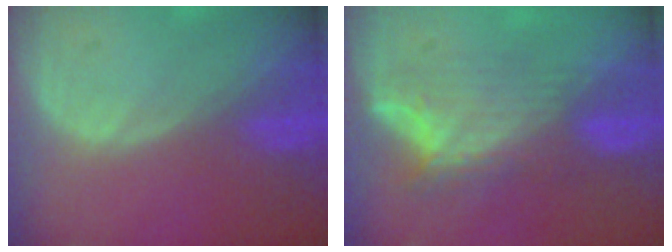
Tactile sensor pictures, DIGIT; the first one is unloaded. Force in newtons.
{"total": 7.8, "press": 6.8, "slide": 3.7}